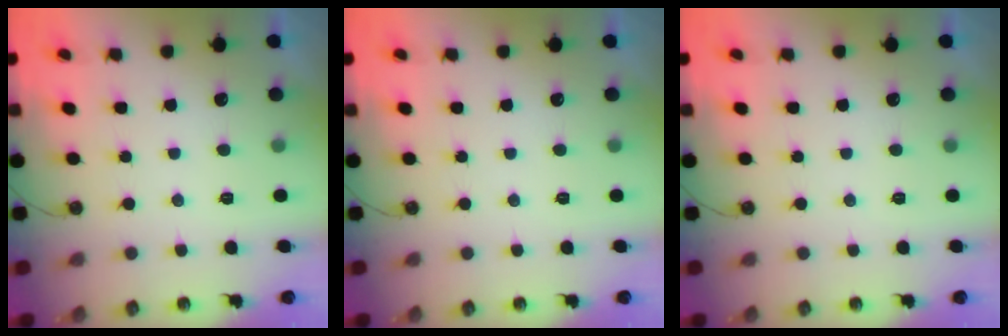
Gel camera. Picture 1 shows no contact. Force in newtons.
{"total": 0.0}
{"total": 0.0}